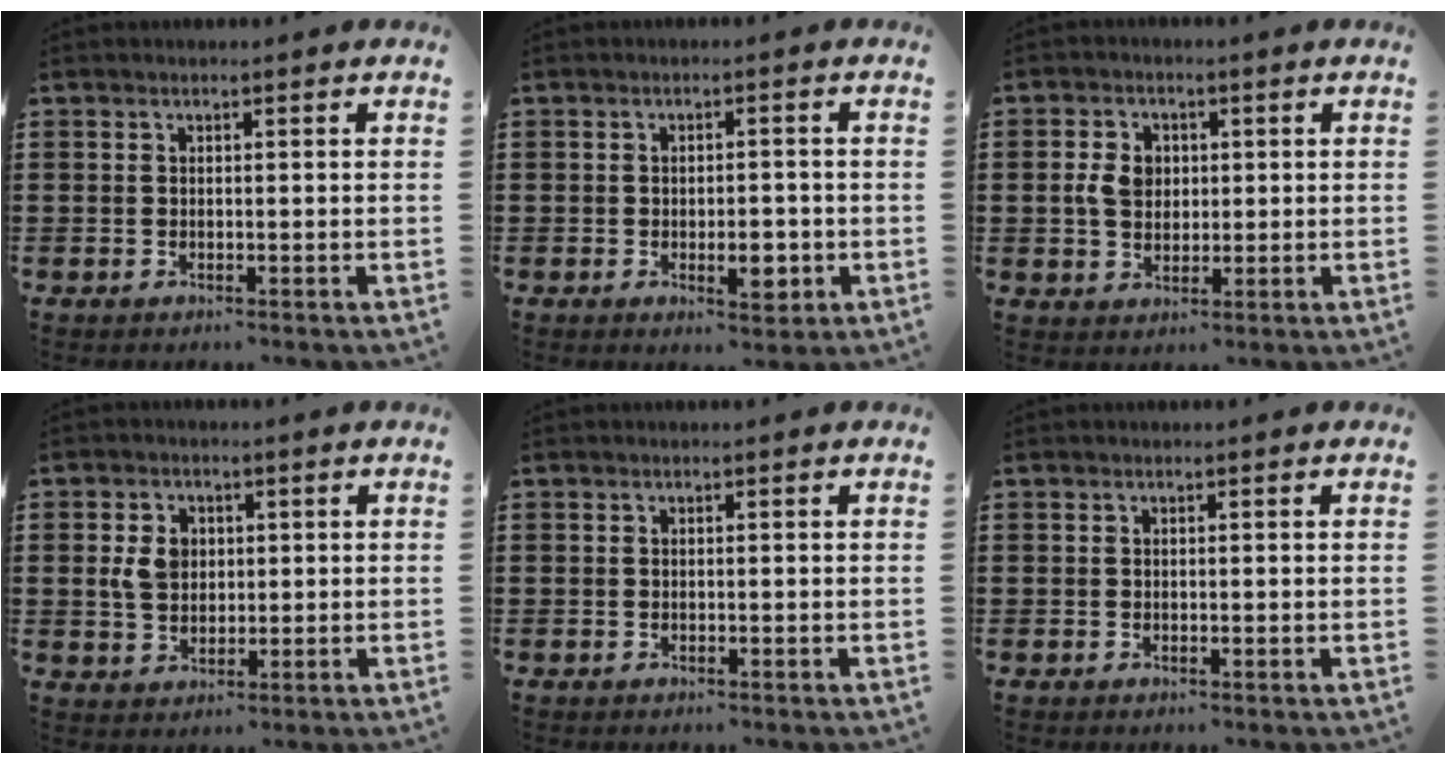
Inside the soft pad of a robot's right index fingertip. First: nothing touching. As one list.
[{"total": 4.2, "force": [-1.3, 1.9, 3.5], "torque": [-0.051, 0.002, -0.024]}, {"total": 4.4, "force": [0.3, 3.3, 3.0], "torque": [-0.082, 0.006, -0.003]}, {"total": 4.5, "force": [0.6, 3.3, 3.1], "torque": [-0.085, 0.004, 0.003]}, {"total": 0.0}, {"total": 0.0}]